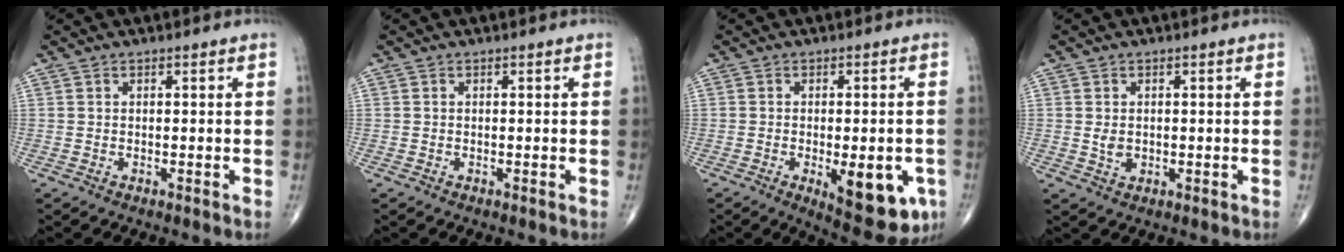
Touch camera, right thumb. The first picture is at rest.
{"total": 0.0}
{"total": 12.4, "force": [-4.1, 4.9, 10.6], "torque": [-0.117, -0.007, -0.042]}
{"total": 2.1, "force": [0.0, 1.5, 1.5], "torque": [-0.024, -0.005, 0.003]}